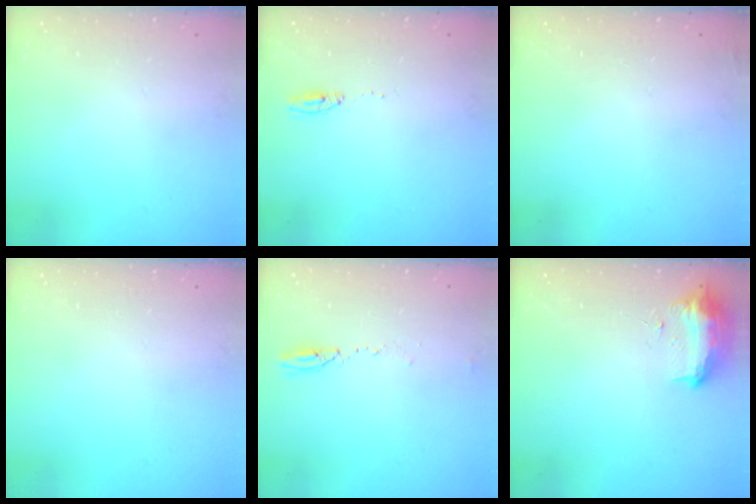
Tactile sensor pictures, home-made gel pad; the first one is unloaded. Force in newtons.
{"total": 4.6, "press": 4.4, "slide": 1.3}
{"total": 3.0, "press": 2.9, "slide": 1.0}
{"total": 0.0}
{"total": 3.7, "press": 3.6, "slide": 1.1}
{"total": 10.7, "press": 10.6, "slide": 0.7}